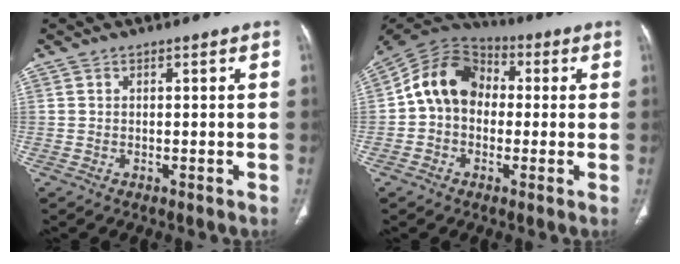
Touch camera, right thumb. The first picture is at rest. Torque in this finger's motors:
{"motor_torque": [-0.38, 0.70, 0.93, -0.03, 0.10]}